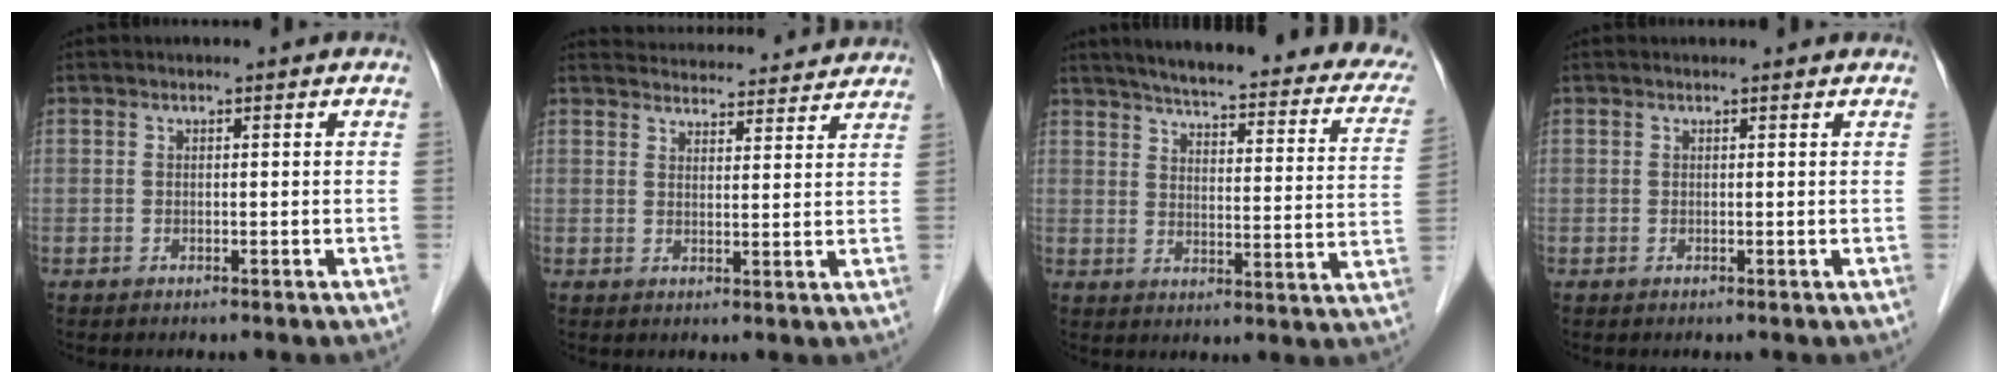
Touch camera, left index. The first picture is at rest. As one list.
[{"total": 15.2, "force": [14.7, 2.5, 2.8], "torque": [-0.027, 0.025, 0.180]}, {"total": 27.5, "force": [23.1, 5.2, 14.0], "torque": [-0.187, -0.023, 0.266]}, {"total": 1.7, "force": [1.6, 0.4, 0.3], "torque": [-0.014, 0.013, 0.015]}]